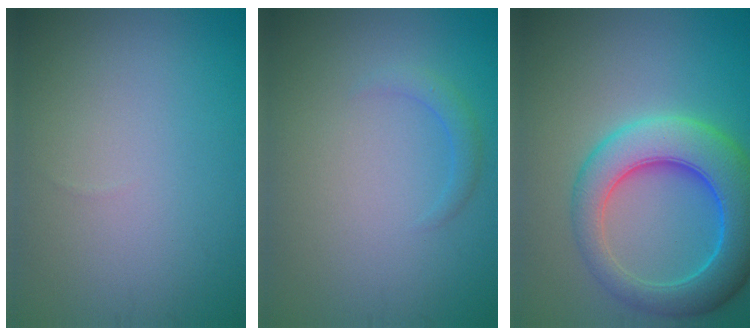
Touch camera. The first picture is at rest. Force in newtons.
{"total": 1.3, "press": 1.3, "slide": 0.1}
{"total": 8.4, "press": 8.4, "slide": 0.4}